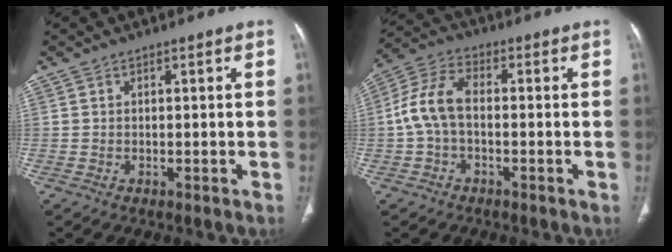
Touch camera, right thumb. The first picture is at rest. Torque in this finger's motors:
{"motor_torque": [-0.13, 1.07, 1.32, -0.55, 0.11]}